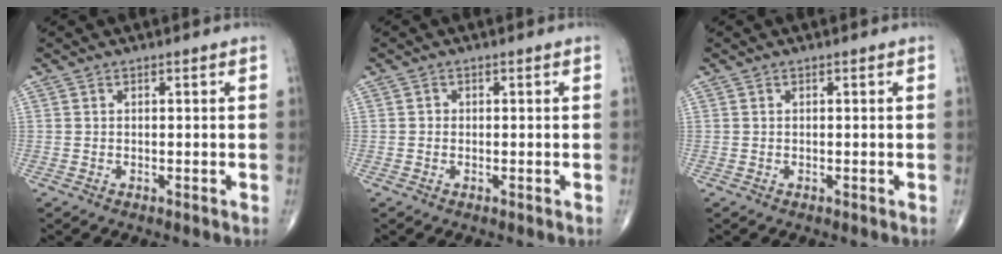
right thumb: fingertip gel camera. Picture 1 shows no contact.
{"total": 0.6, "force": [-0.1, 0.5, 0.2], "torque": [0.001, 0.002, -0.004]}
{"total": 0.0}